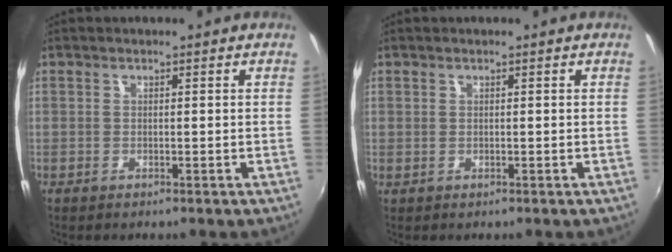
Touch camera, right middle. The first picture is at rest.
{"total": 0.0}